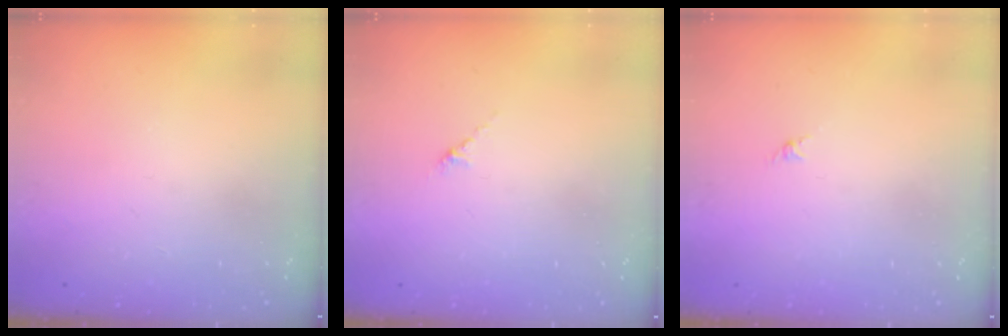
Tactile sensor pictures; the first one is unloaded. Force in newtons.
{"total": 2.7, "press": 2.7, "slide": 0.7}
{"total": 0.0}